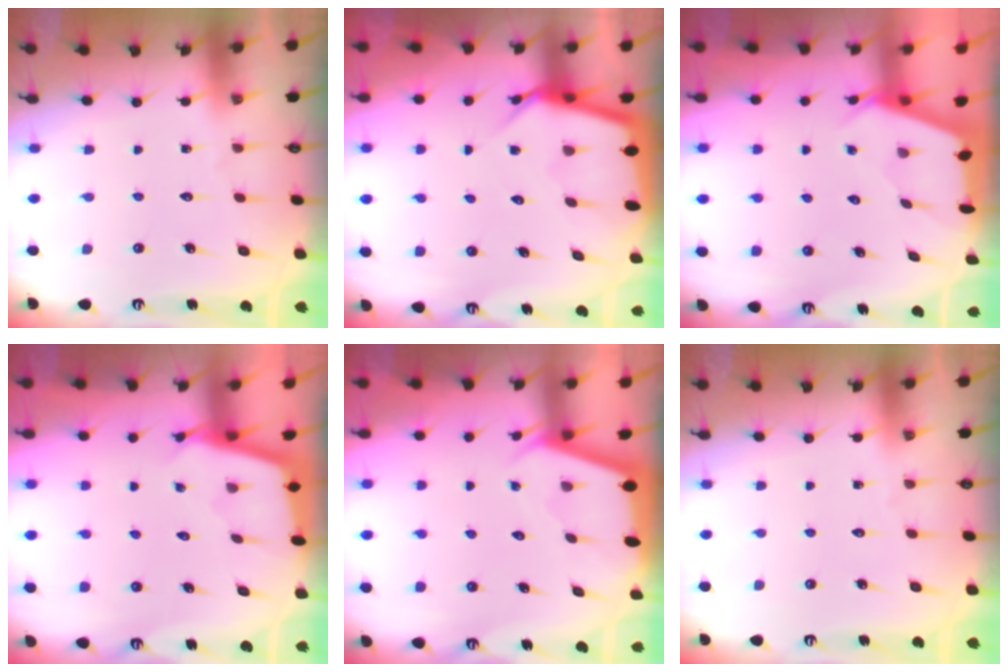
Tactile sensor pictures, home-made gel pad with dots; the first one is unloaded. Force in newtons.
{"total": 5.7, "press": 5.7, "slide": 0.5}
{"total": 2.4, "press": 2.4, "slide": 0.3}
{"total": 2.3, "press": 2.3, "slide": 0.2}
{"total": 2.4, "press": 2.4, "slide": 0.2}
{"total": 0.0}